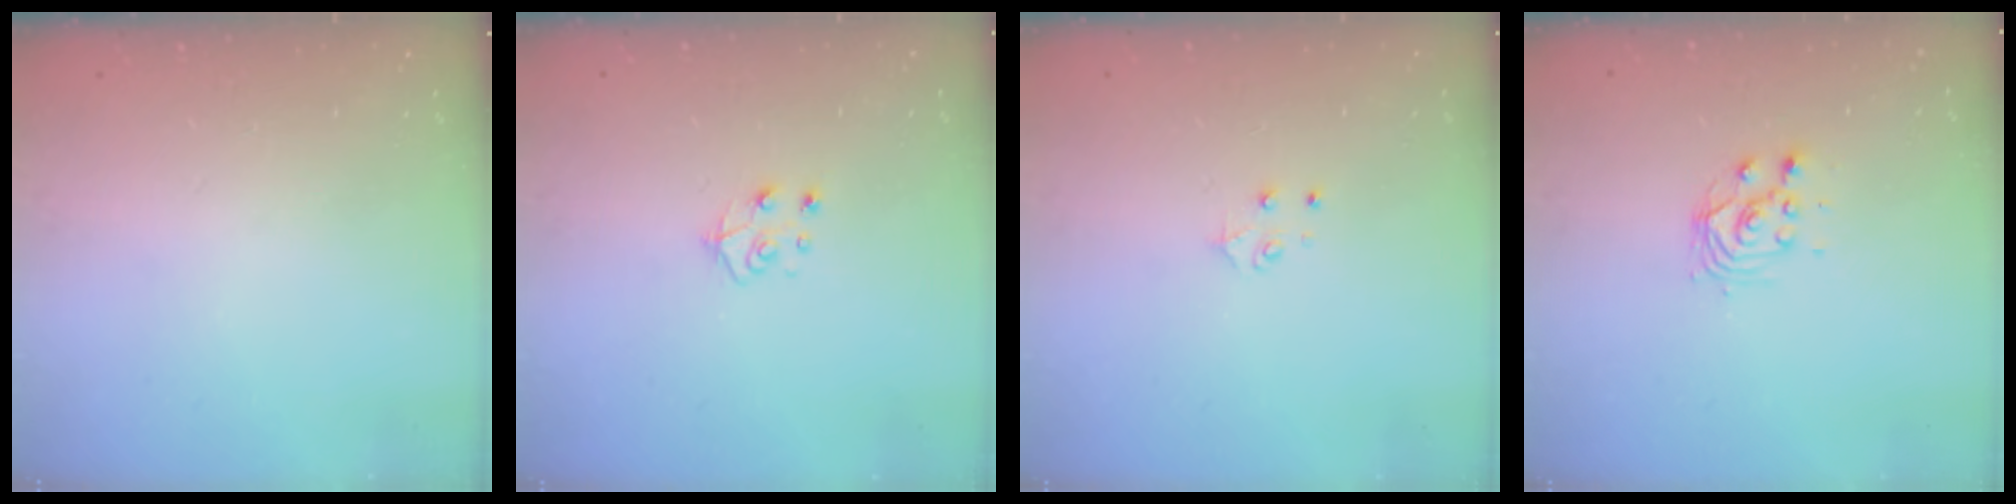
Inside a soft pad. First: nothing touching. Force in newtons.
{"total": 4.8, "press": 4.8, "slide": 0.4}
{"total": 3.7, "press": 3.7, "slide": 0.4}
{"total": 4.4, "press": 4.4, "slide": 0.2}